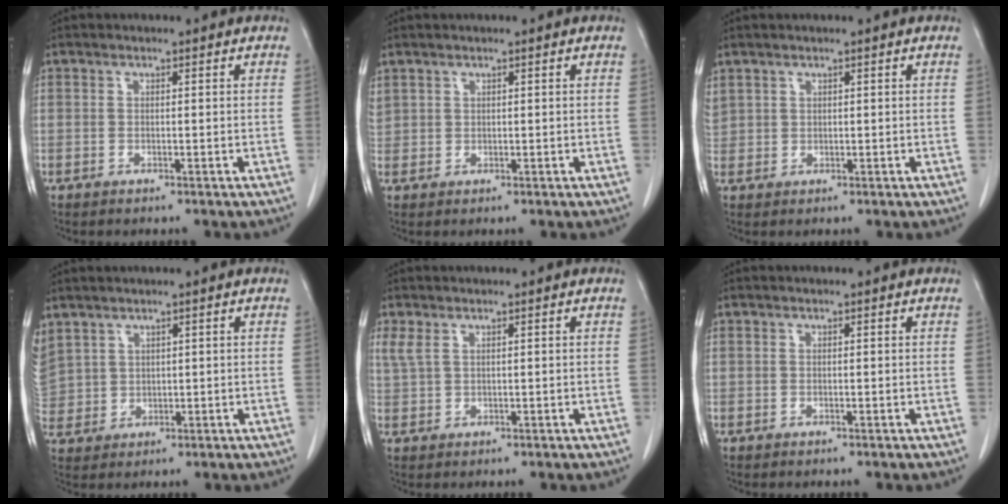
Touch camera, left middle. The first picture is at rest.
{"total": 2.4, "force": [1.5, 1.8, 0.7], "torque": [-0.028, 0.016, 0.038]}
{"total": 2.9, "force": [1.8, 2.1, 0.8], "torque": [-0.032, 0.015, 0.046]}
{"total": 10.3, "force": [5.2, 8.1, 3.5], "torque": [-0.139, 0.018, 0.126]}
{"total": 2.0, "force": [1.1, 1.0, 1.3], "torque": [-0.040, 0.015, 0.035]}
{"total": 0.0}